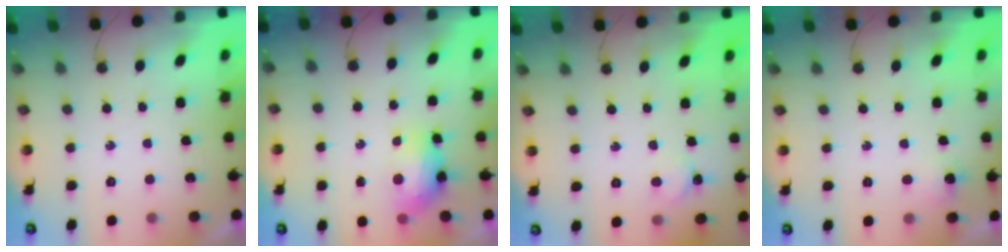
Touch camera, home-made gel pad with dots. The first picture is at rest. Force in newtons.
{"total": 11.0, "press": 8.8, "slide": 6.6}
{"total": 2.0, "press": 2.0, "slide": 0.3}
{"total": 5.4, "press": 5.4, "slide": 0.8}